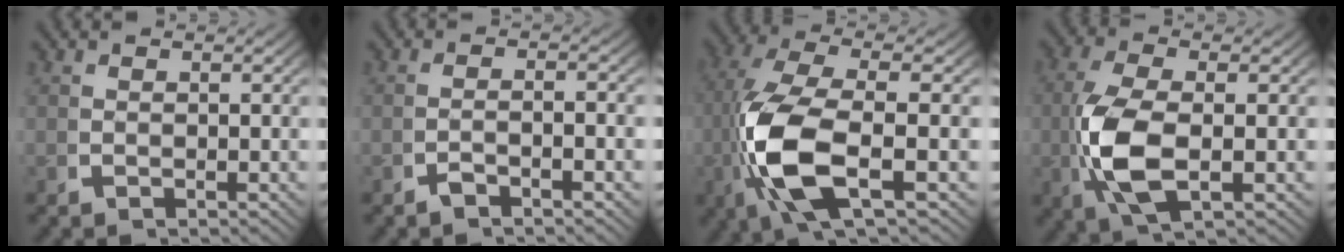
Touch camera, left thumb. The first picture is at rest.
{"total": 1.6, "force": [-1.3, -0.1, 0.8], "torque": [-0.014, 0.009, -0.027]}
{"total": 11.4, "force": [-0.9, 5.3, 10.0], "torque": [-0.252, -0.024, 0.003]}
{"total": 8.3, "force": [-0.5, 4.4, 7.0], "torque": [-0.186, -0.020, 0.005]}